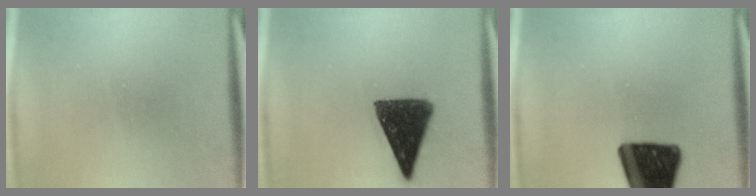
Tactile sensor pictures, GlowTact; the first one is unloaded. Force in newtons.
{"total": 12.8}
{"total": 16.8}